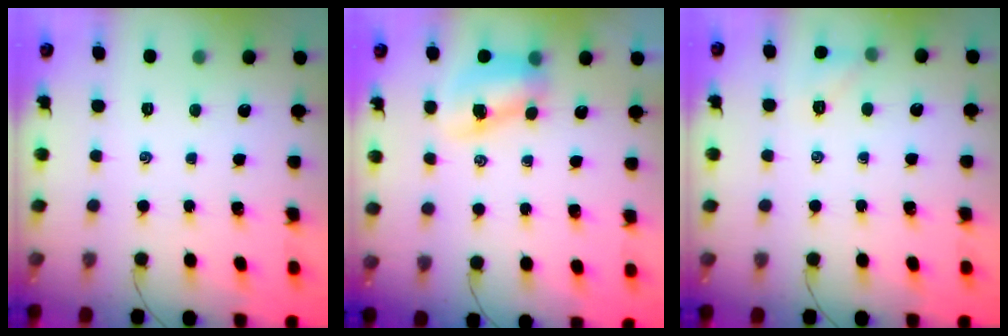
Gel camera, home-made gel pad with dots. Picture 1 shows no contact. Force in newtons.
{"total": 8.4, "press": 8.3, "slide": 1.1}
{"total": 5.9, "press": 5.6, "slide": 1.7}